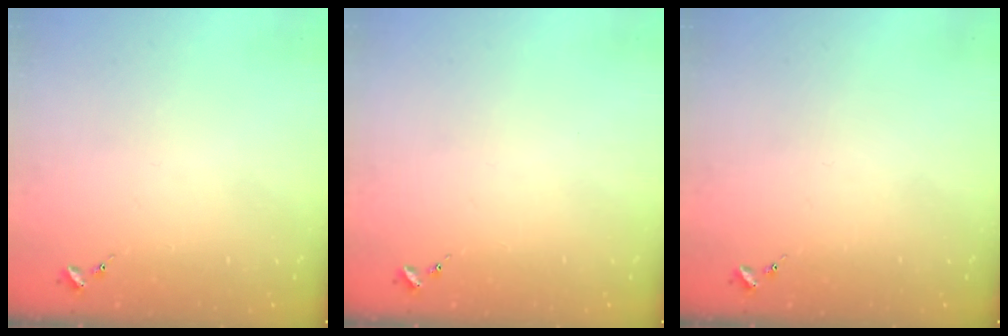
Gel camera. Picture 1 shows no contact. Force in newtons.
{"total": 0.0}
{"total": 0.0}